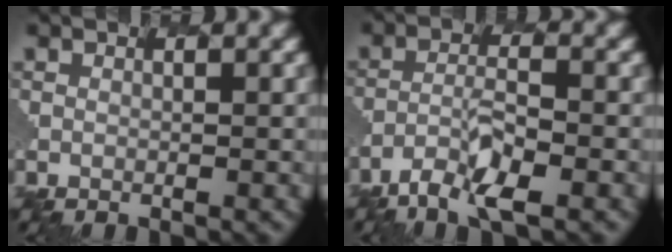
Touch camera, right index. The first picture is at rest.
{"total": 4.6, "force": [-3.6, 0.6, 2.8], "torque": [-0.065, 0.001, -0.067]}